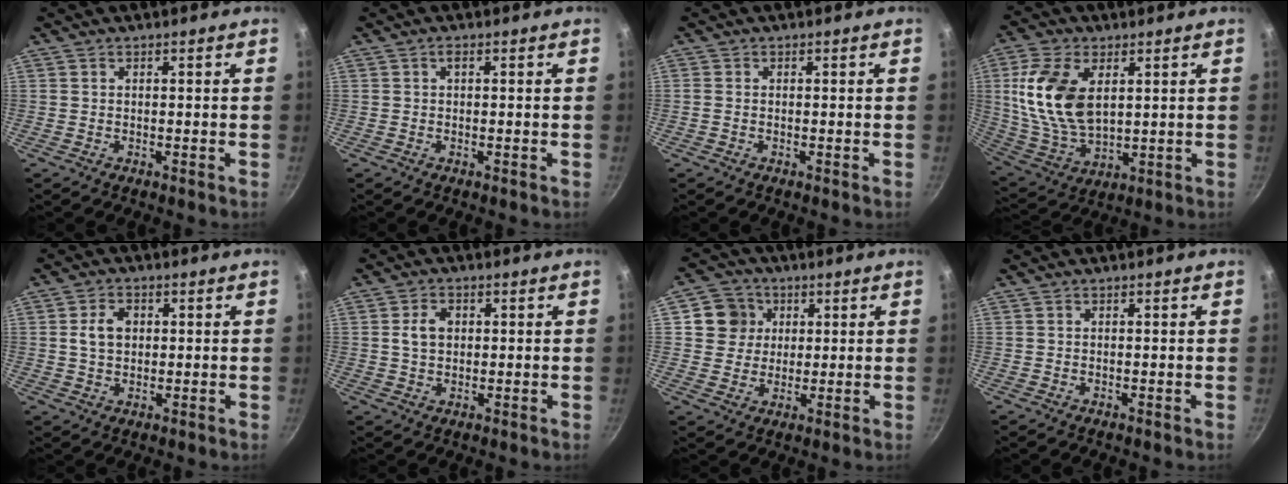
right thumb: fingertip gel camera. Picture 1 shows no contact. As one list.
[{"total": 0.9, "force": [0.0, 0.3, 0.9], "torque": [-0.021, 0.004, -0.003]}, {"total": 0.6, "force": [-0.1, 0.4, 0.4], "torque": [-0.011, 0.002, -0.003]}, {"total": 16.2, "force": [3.9, 9.5, 12.5], "torque": [-0.234, -0.017, 0.087]}, {"total": 5.0, "force": [0.8, 3.8, 3.2], "torque": [-0.045, 0.002, 0.014]}, {"total": 4.4, "force": [0.8, 3.2, 2.8], "torque": [-0.040, 0.002, 0.013]}, {"total": 7.5, "force": [2.2, 6.9, 2.0], "torque": [0.002, 0.007, 0.031]}, {"total": 0.0}]